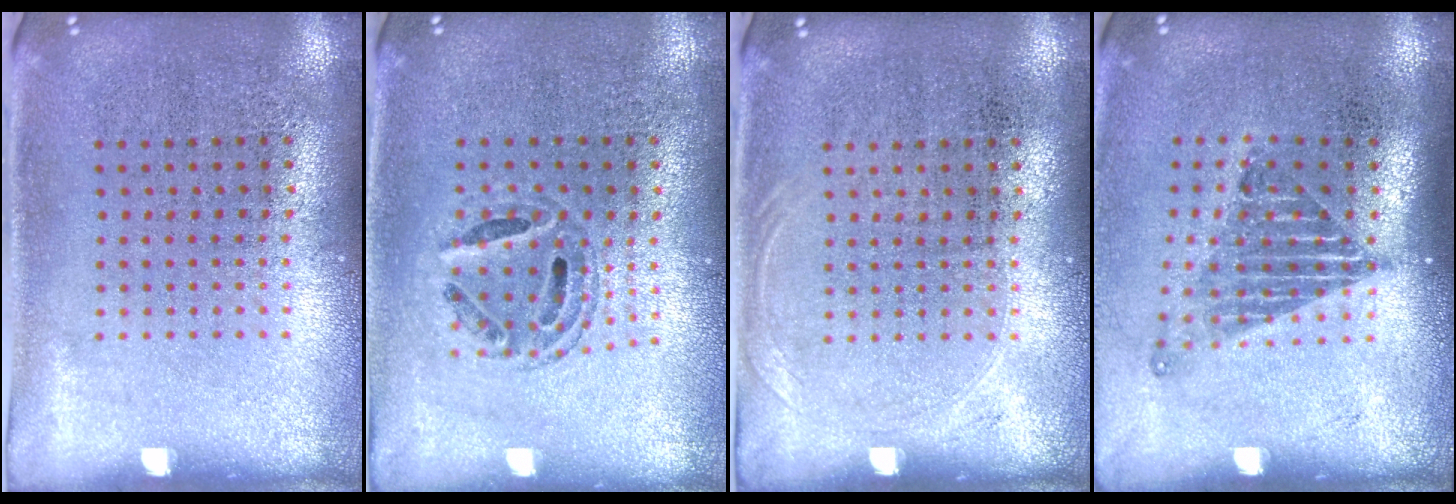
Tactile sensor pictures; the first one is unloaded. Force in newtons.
{"total": 0.8, "press": 0.8, "slide": 0.2}
{"total": 0.7, "press": 0.7, "slide": 0.3}
{"total": 1.4, "press": 1.1, "slide": 0.9}